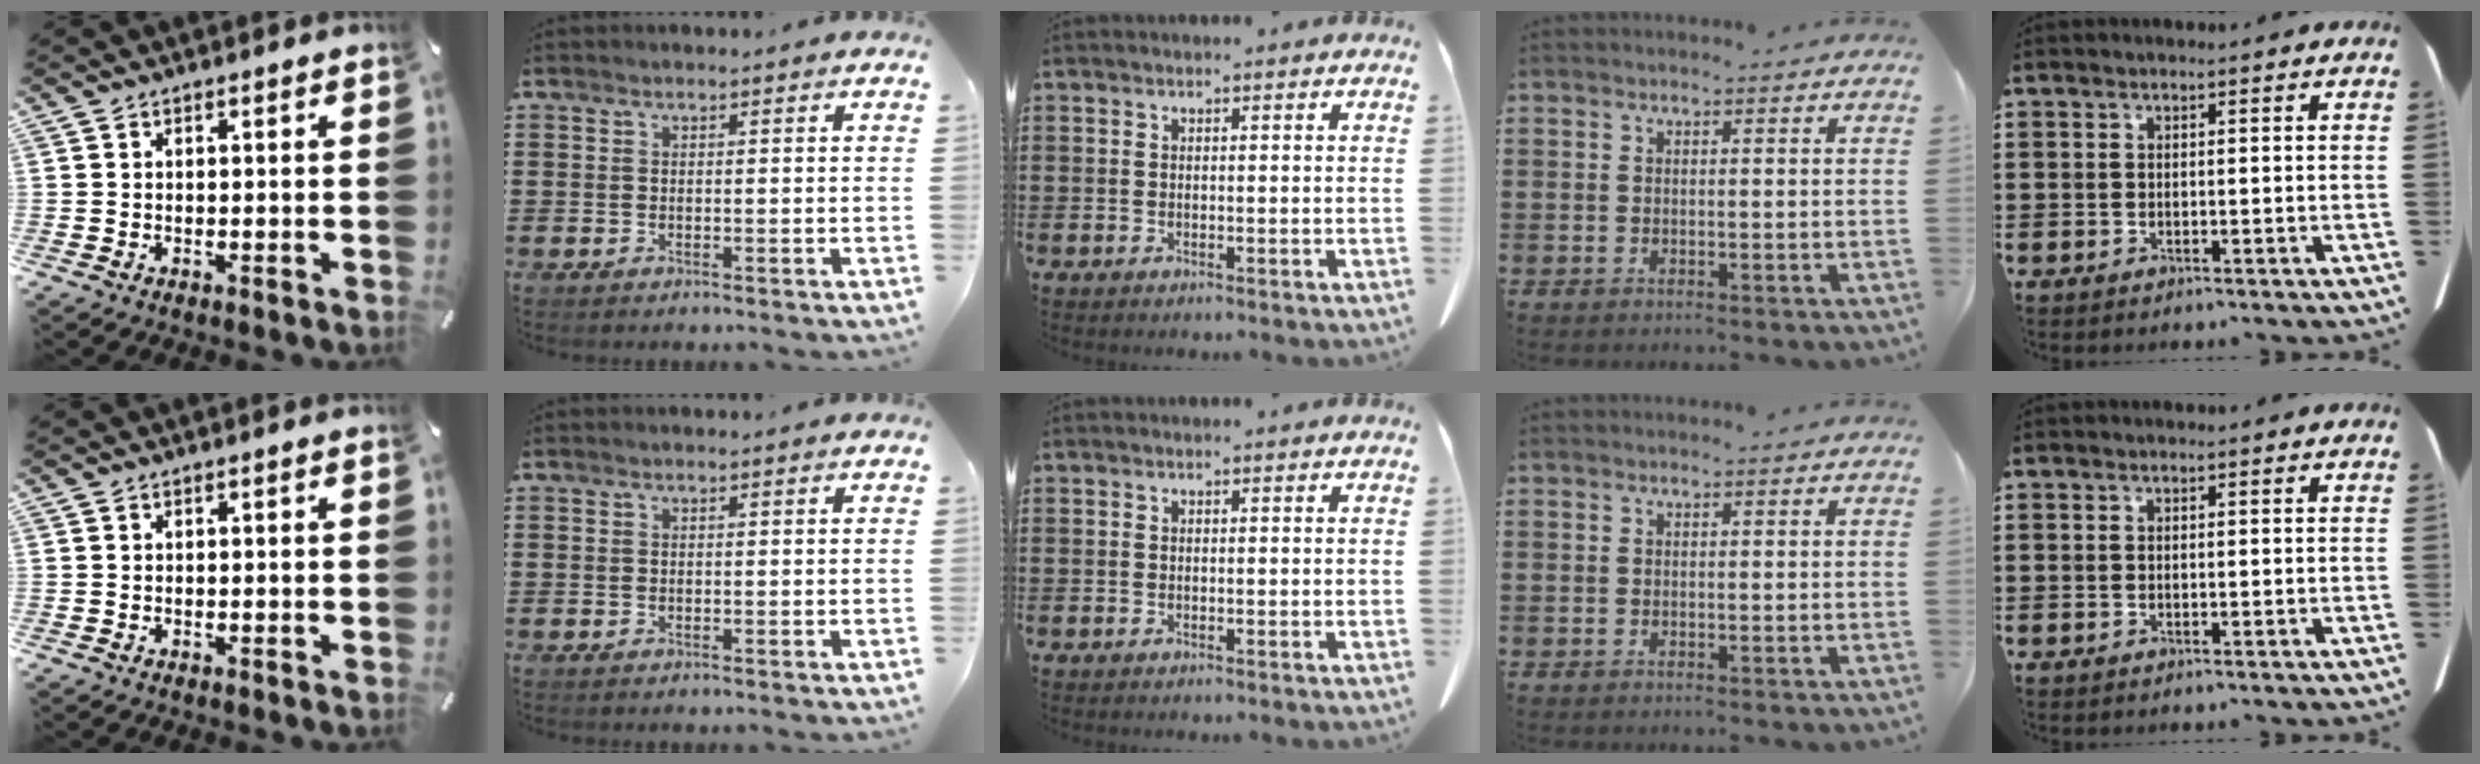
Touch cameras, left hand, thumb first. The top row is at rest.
{}